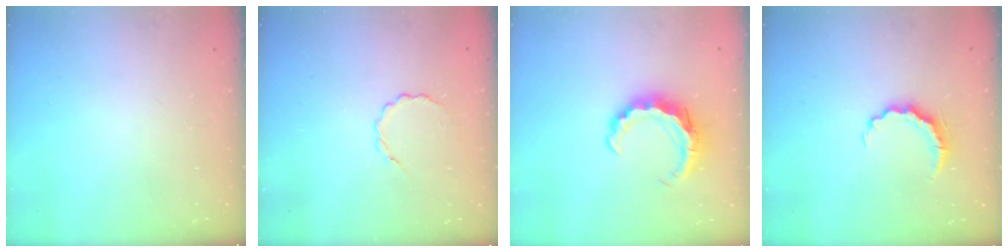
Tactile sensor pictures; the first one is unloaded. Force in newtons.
{"total": 3.0, "press": 2.8, "slide": 1.0}
{"total": 8.5, "press": 8.5, "slide": 0.8}
{"total": 5.6, "press": 5.6, "slide": 0.7}